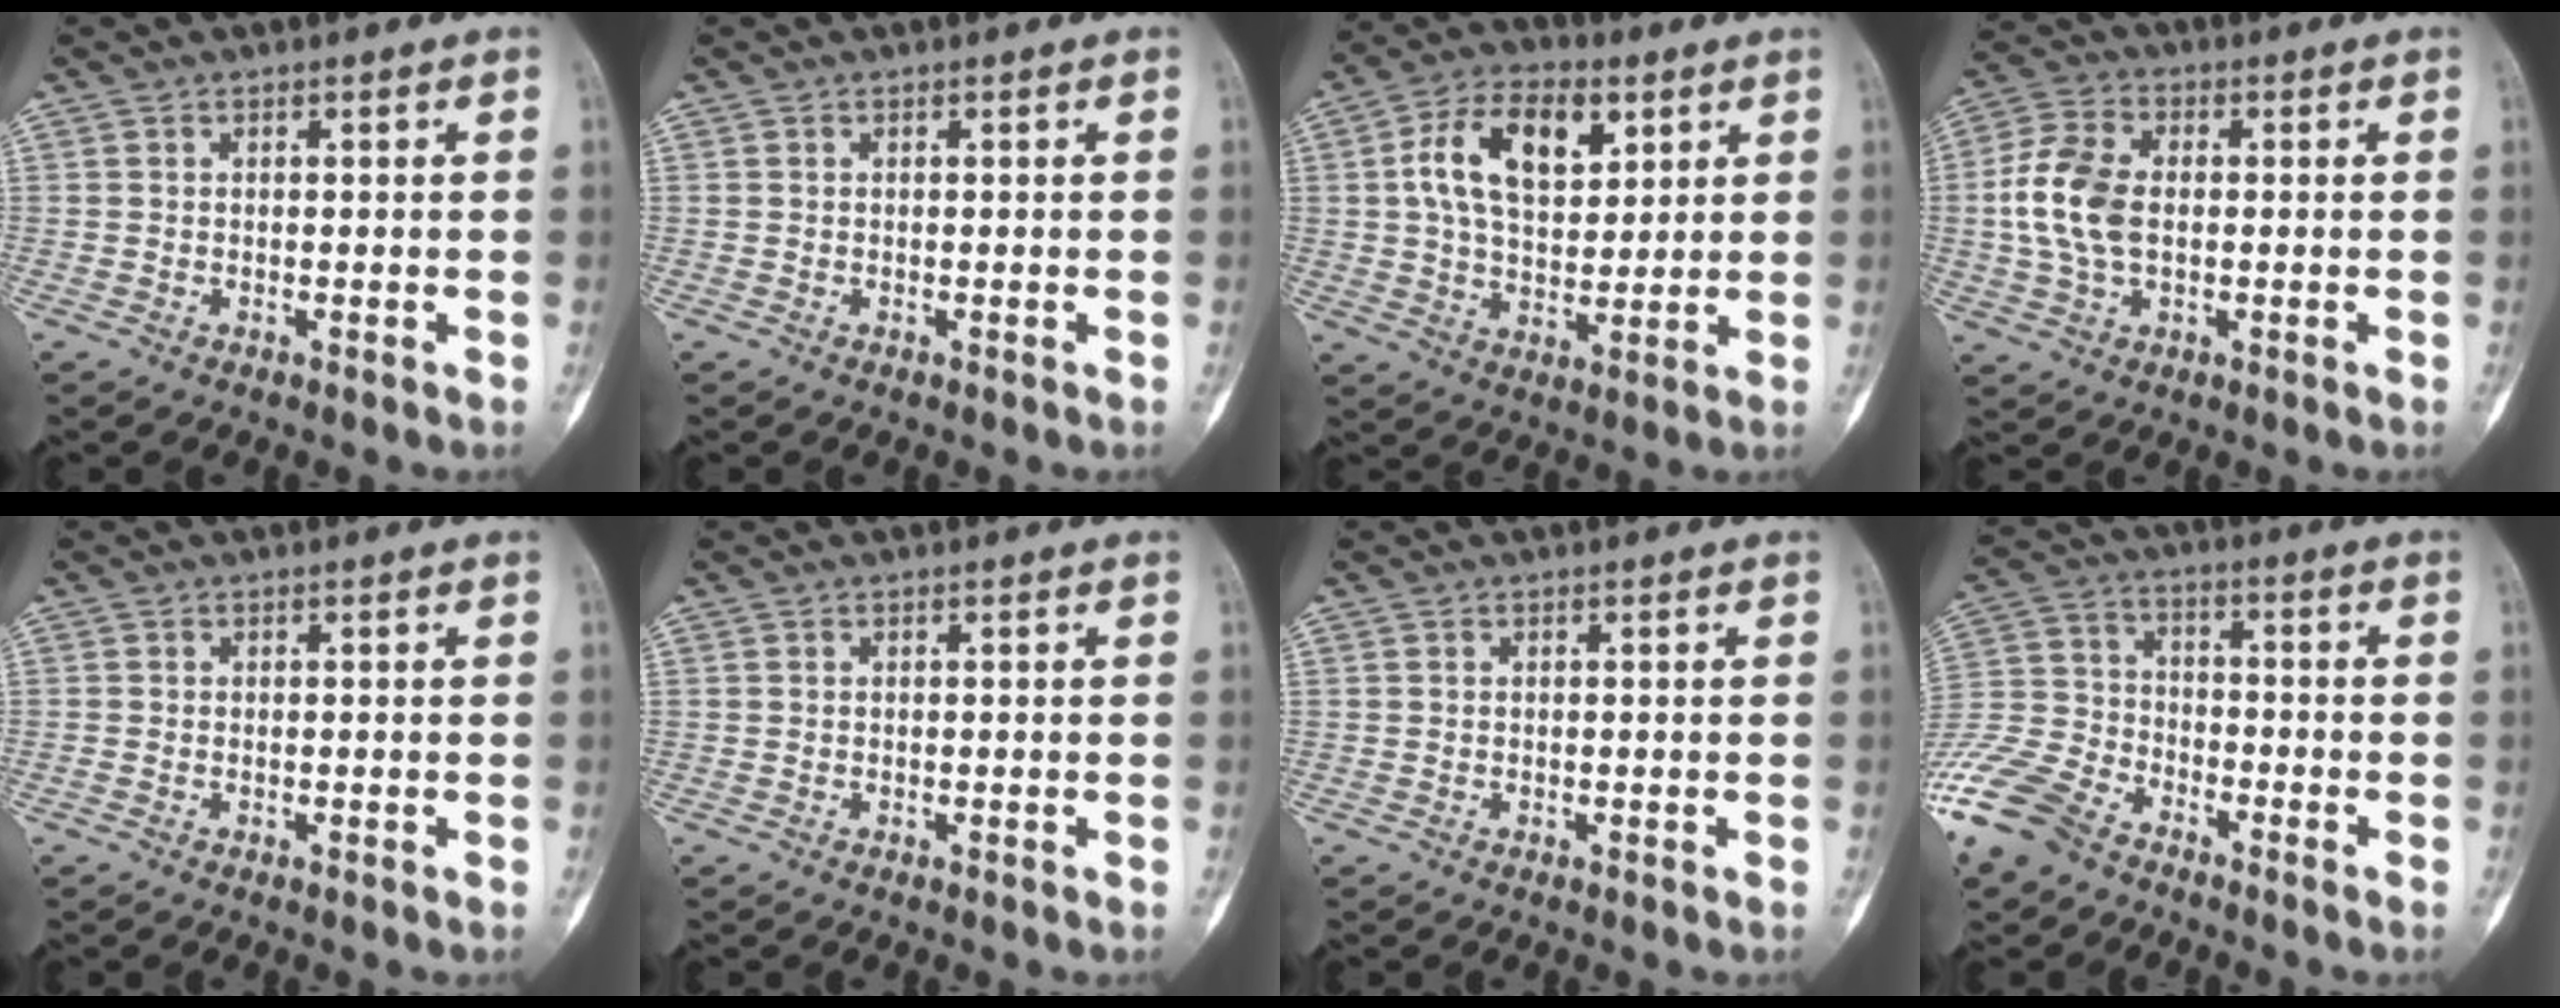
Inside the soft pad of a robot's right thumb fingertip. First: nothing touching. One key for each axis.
{"total": 0.0}
{"total": 14.1, "fx": 4.6, "fy": 8.4, "fz": 10.4, "tx": -0.163, "ty": -0.002, "tz": 0.082}
{"total": 10.7, "fx": 0.0, "fy": 6.9, "fz": 8.2, "tx": -0.171, "ty": 0.017, "tz": -0.001}
{"total": 0.0}
{"total": 0.0}
{"total": 0.0}
{"total": 15.3, "fx": -10.9, "fy": 8.1, "fz": 7.0, "tx": -0.165, "ty": 0.031, "tz": -0.216}